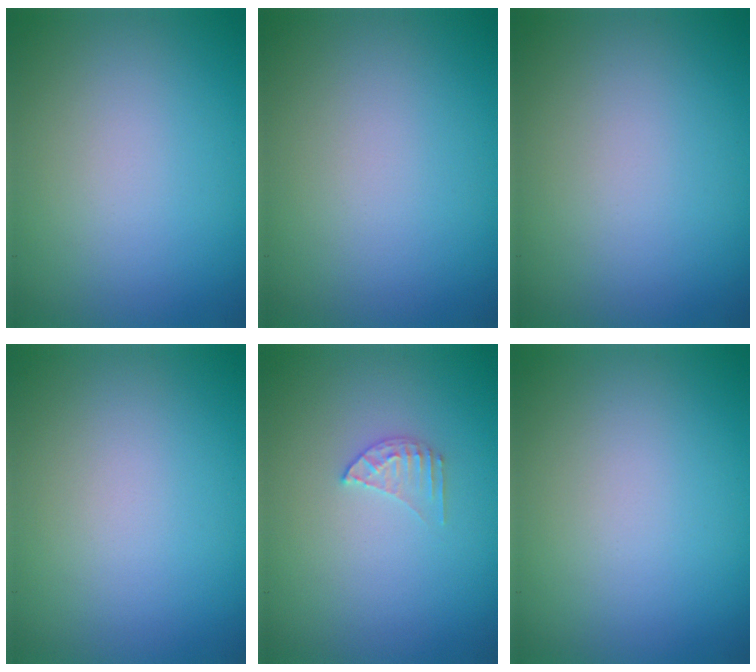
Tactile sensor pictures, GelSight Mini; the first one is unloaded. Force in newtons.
{"total": 0.0}
{"total": 0.0}
{"total": 0.0}
{"total": 1.5, "press": 1.5, "slide": 0.2}
{"total": 0.0}